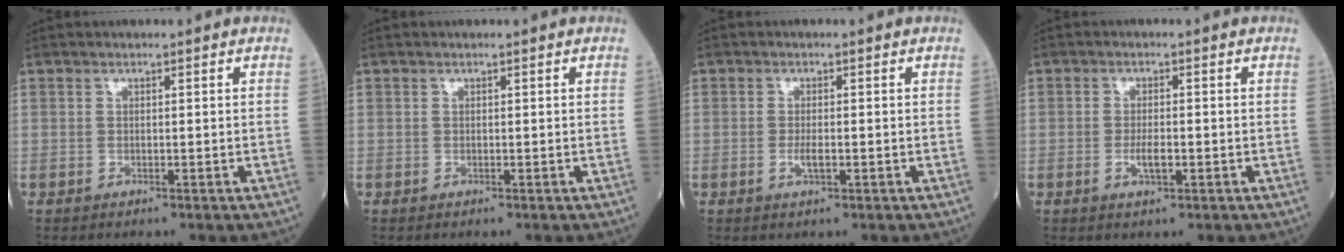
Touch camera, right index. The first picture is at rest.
{"total": 0.0}
{"total": 1.9, "force": [-0.5, 0.4, 1.8], "torque": [-0.035, -0.001, -0.007]}
{"total": 2.7, "force": [-0.8, 0.7, 2.4], "torque": [-0.049, 0.001, -0.011]}